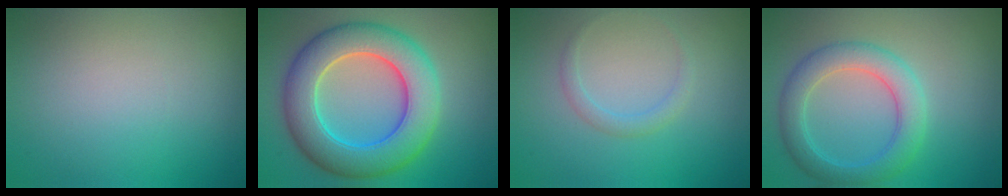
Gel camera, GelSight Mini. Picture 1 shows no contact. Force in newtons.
{"total": 9.3, "press": 9.3, "slide": 0.5}
{"total": 1.2, "press": 1.2, "slide": 0.0}
{"total": 4.3, "press": 4.3, "slide": 0.1}